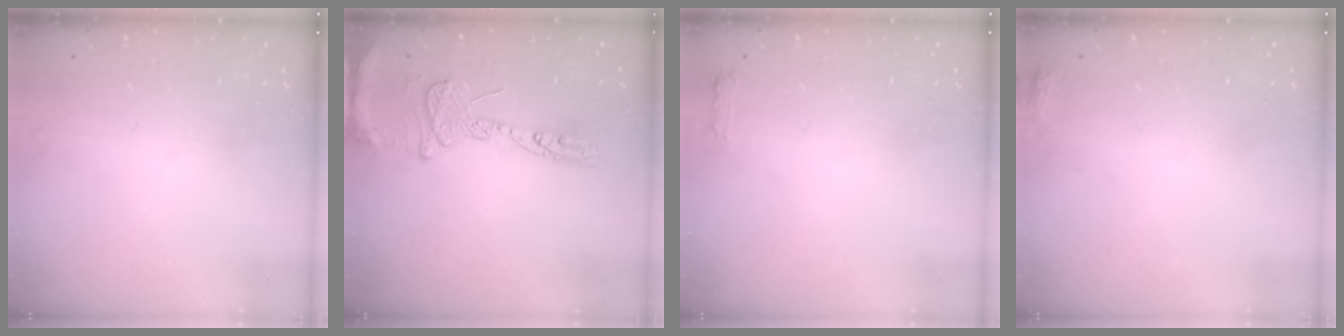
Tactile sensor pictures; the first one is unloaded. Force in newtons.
{"total": 15.5, "press": 15.4, "slide": 1.2}
{"total": 2.7, "press": 2.6, "slide": 0.5}
{"total": 3.2, "press": 2.9, "slide": 1.3}